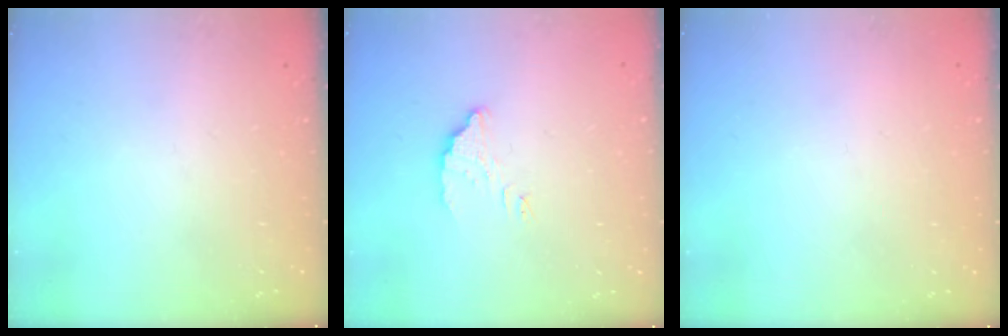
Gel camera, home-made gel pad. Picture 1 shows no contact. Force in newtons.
{"total": 3.4, "press": 3.4, "slide": 0.0}
{"total": 2.2, "press": 2.2, "slide": 0.1}